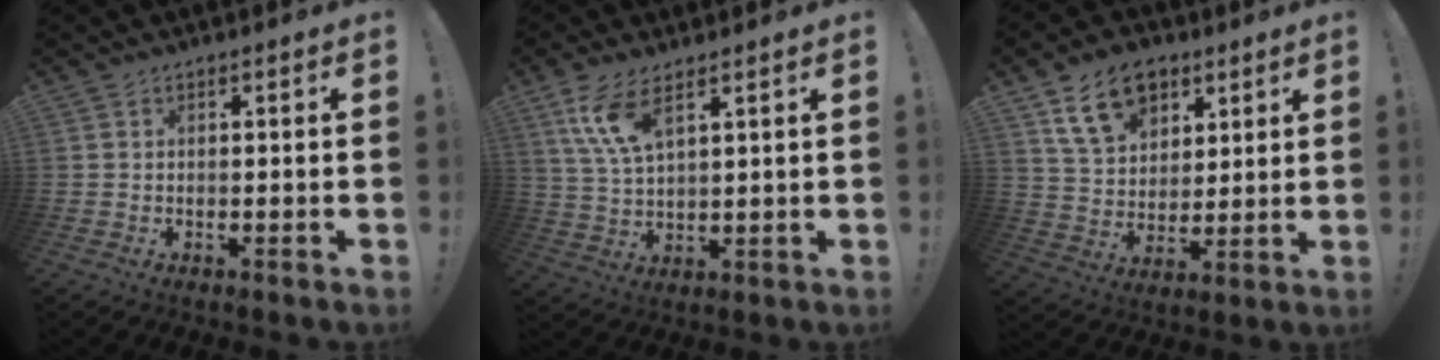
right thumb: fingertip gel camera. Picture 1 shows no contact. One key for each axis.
{"total": 9.6, "fx": 5.7, "fy": 3.4, "fz": 7.0, "tx": -0.145, "ty": -0.018, "tz": 0.106}
{"total": 14.7, "fx": 7.9, "fy": 10.2, "fz": 7.0, "tx": -0.103, "ty": -0.032, "tz": 0.151}